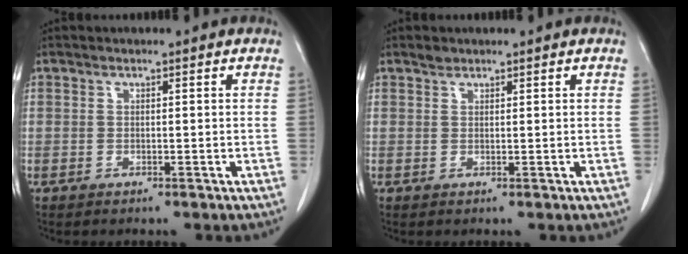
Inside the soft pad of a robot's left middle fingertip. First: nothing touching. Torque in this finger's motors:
{"motor_torque": [0.27, -0.22, -0.05, -0.01]}